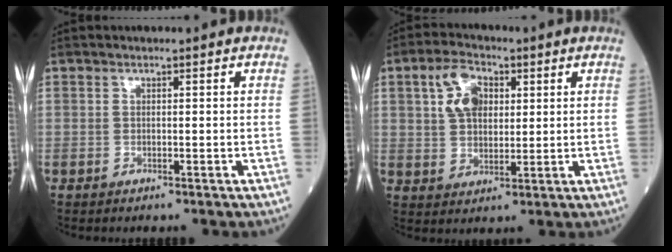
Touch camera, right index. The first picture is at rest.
{"total": 7.3, "force": [2.6, 4.4, 5.2], "torque": [-0.109, 0.017, 0.053]}